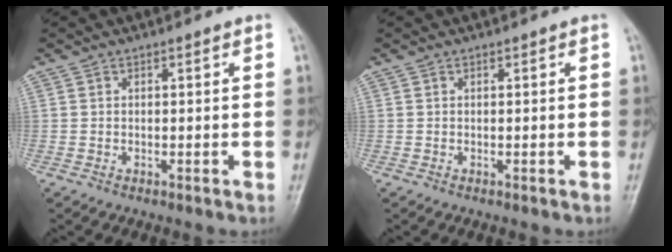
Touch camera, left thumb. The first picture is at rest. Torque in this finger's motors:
{"motor_torque": [0.11, 0.11, 0.06, -0.06, 0.00]}